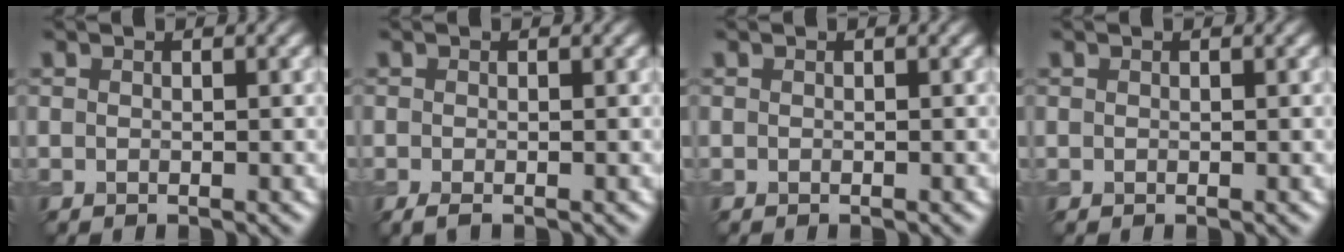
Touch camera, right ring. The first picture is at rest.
{"total": 1.1, "force": [-0.7, 0.2, 0.9], "torque": [-0.018, -0.006, -0.015]}
{"total": 0.0}
{"total": 0.0}